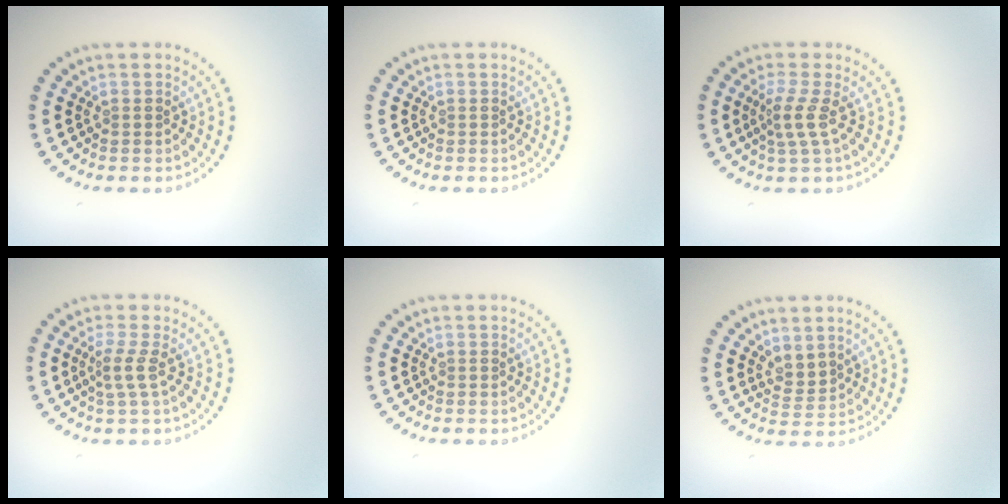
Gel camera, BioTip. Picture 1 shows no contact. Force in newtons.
{"total": 0.0}
{"total": 2.2, "press": 1.4, "slide": 1.7}
{"total": 1.8, "press": 1.2, "slide": 1.3}
{"total": 0.0}
{"total": 1.6, "press": 1.3, "slide": 0.9}